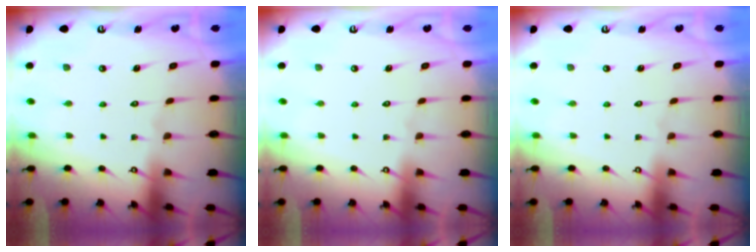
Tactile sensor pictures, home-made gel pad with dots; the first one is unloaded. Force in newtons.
{"total": 0.0}
{"total": 0.0}